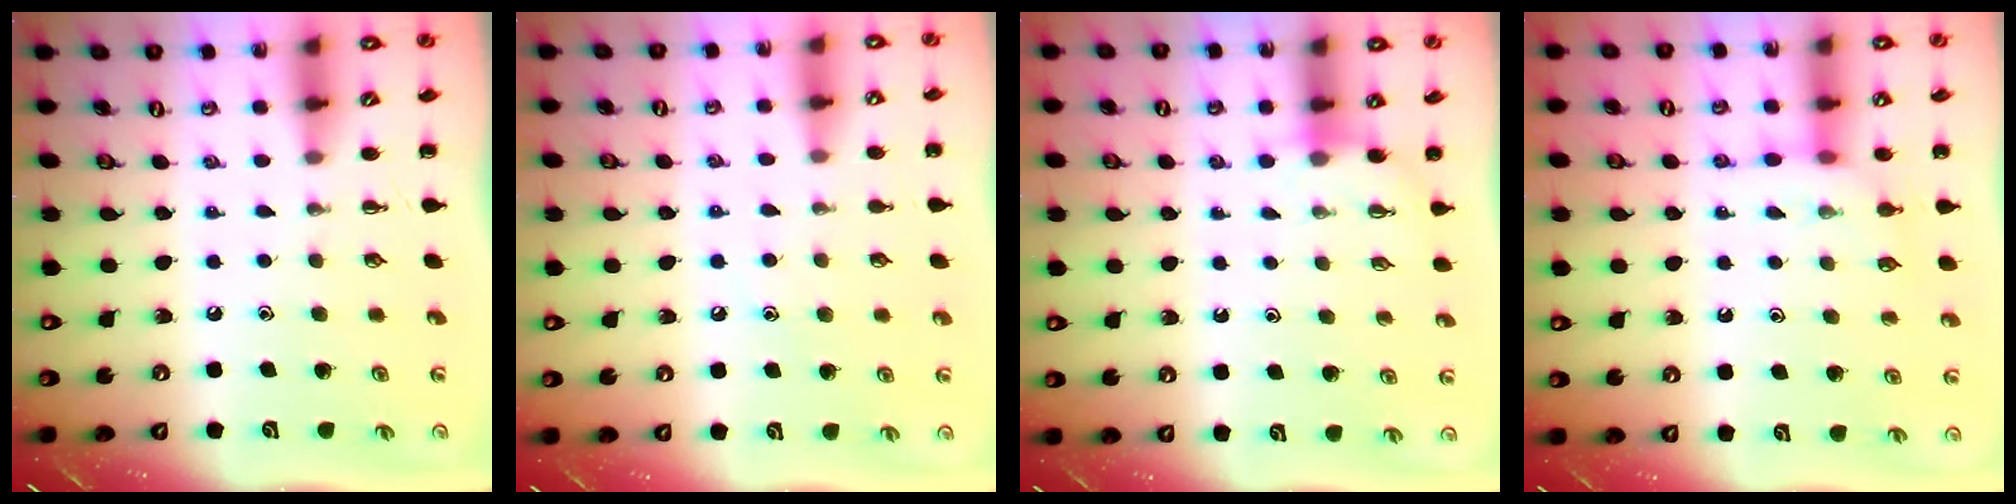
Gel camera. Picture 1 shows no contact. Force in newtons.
{"total": 6.9, "press": 6.6, "slide": 1.9}
{"total": 2.6, "press": 2.5, "slide": 0.9}
{"total": 8.4, "press": 8.4, "slide": 0.5}